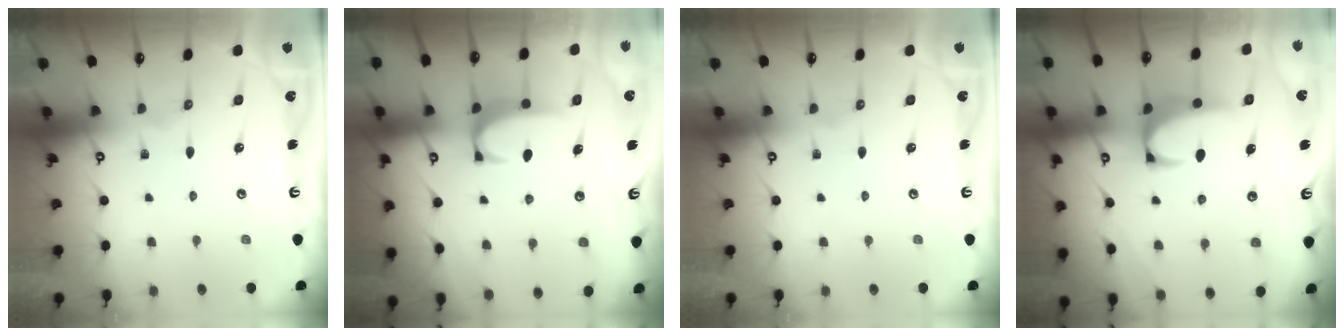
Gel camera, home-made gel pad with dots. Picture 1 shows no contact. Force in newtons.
{"total": 2.0, "press": 1.9, "slide": 0.5}
{"total": 0.0}
{"total": 2.4, "press": 2.2, "slide": 0.9}